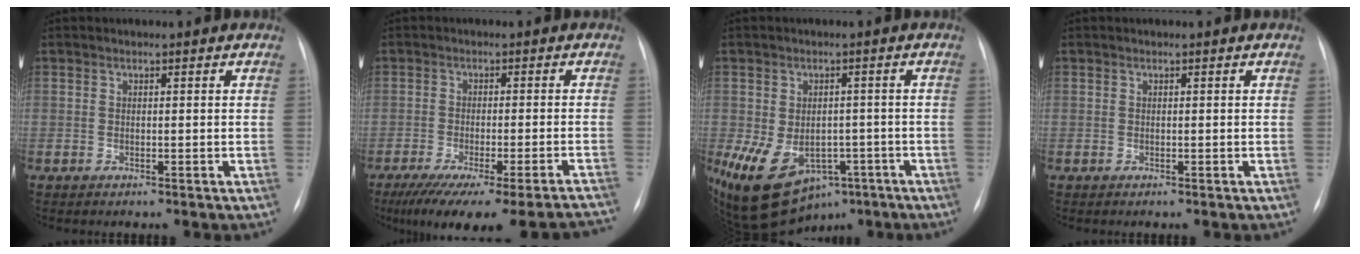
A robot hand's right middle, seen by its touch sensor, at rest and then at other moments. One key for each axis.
{"total": 21.2, "fx": -18.9, "fy": 0.5, "fz": 9.6, "tx": -0.083, "ty": -0.033, "tz": -0.249}
{"total": 15.1, "fx": -7.3, "fy": 9.9, "fz": 8.7, "tx": -0.173, "ty": 0.001, "tz": -0.097}
{"total": 0.0}